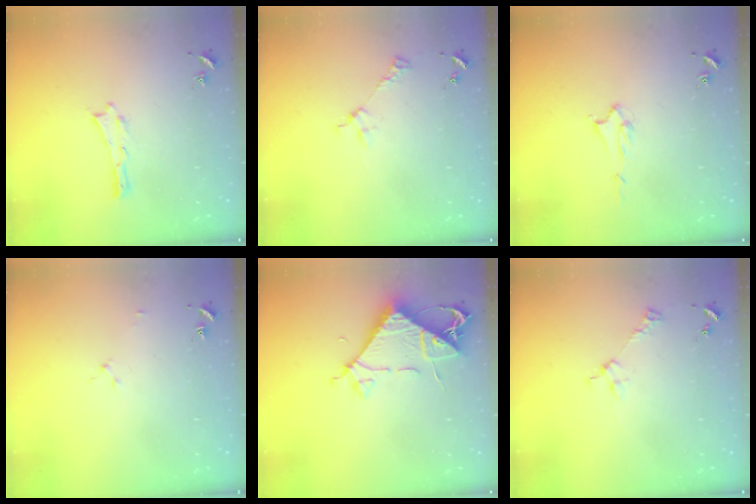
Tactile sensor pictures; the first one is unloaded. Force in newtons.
{"total": 2.9, "press": 2.9, "slide": 0.2}
{"total": 1.4, "press": 1.4, "slide": 0.2}
{"total": 1.6, "press": 1.6, "slide": 0.2}
{"total": 7.6, "press": 7.5, "slide": 1.2}
{"total": 2.9, "press": 2.9, "slide": 0.2}